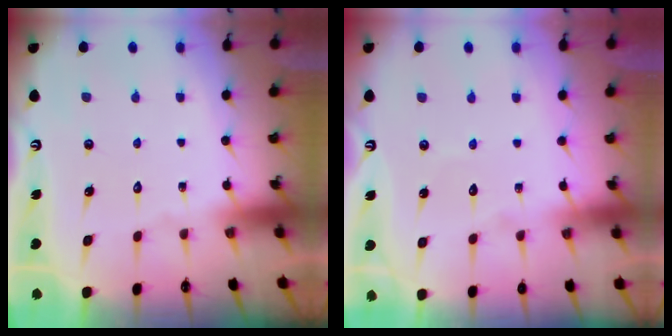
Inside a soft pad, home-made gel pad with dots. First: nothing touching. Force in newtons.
{"total": 2.6, "press": 2.6, "slide": 0.3}